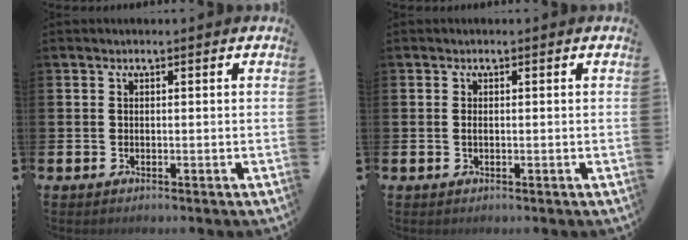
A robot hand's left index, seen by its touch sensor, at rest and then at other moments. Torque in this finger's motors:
{"motor_torque": [0.19, 0.30, 0.00, 0.00]}